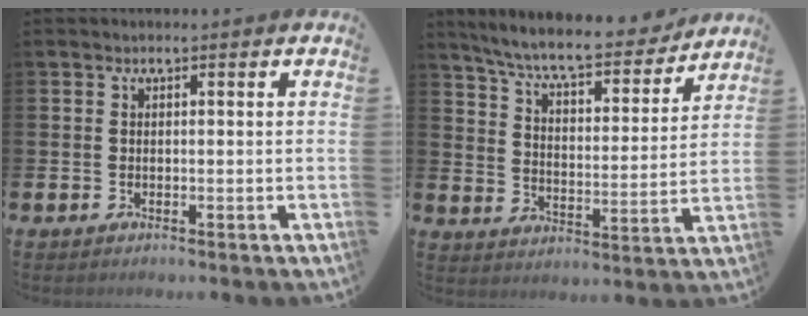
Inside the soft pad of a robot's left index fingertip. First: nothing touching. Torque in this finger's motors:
{"motor_torque": [1.02, -1.12, 0.64, 0.21]}